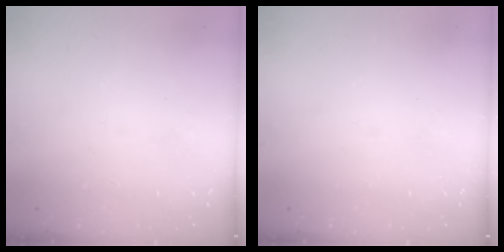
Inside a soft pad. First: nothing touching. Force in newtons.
{"total": 0.0}